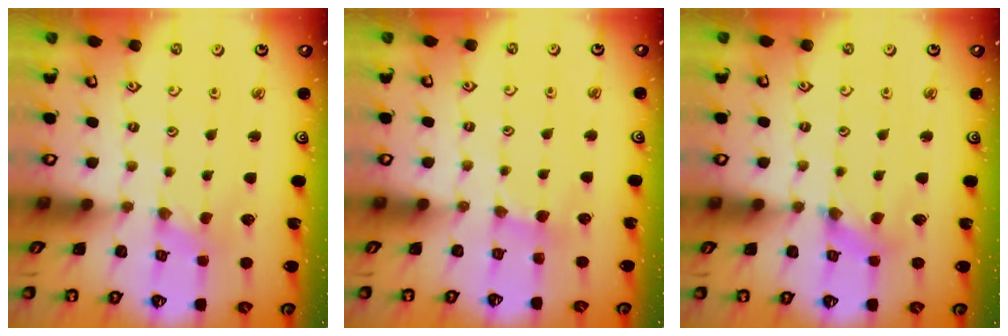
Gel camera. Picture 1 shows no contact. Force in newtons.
{"total": 3.5, "press": 3.5, "slide": 0.5}
{"total": 2.7, "press": 2.7, "slide": 0.2}